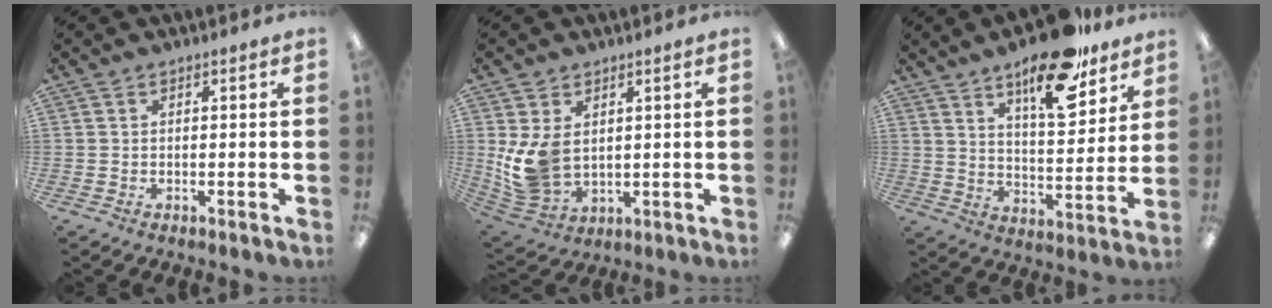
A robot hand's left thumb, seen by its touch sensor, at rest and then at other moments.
{"total": 10.5, "force": [1.7, 7.5, 7.1], "torque": [-0.160, -0.005, 0.038]}
{"total": 18.0, "force": [13.1, 6.3, 10.6], "torque": [-0.152, -0.078, 0.215]}